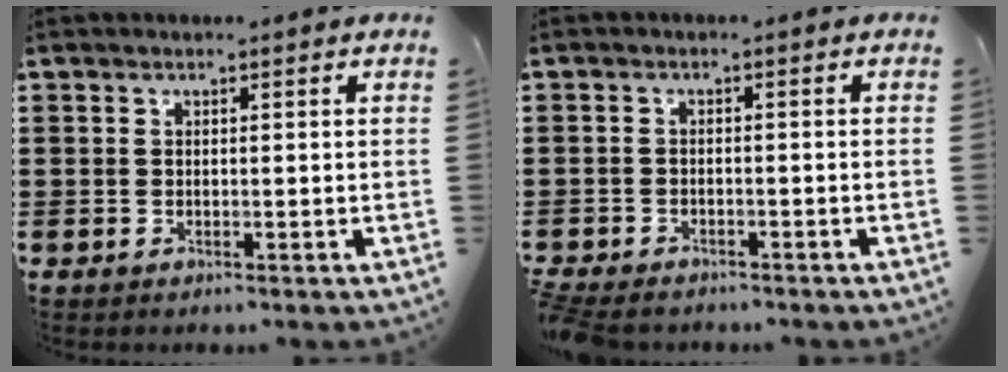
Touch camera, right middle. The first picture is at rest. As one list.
[{"total": 2.0, "force": [-2.0, 0.4, 0.2], "torque": [-0.015, -0.001, -0.044]}]